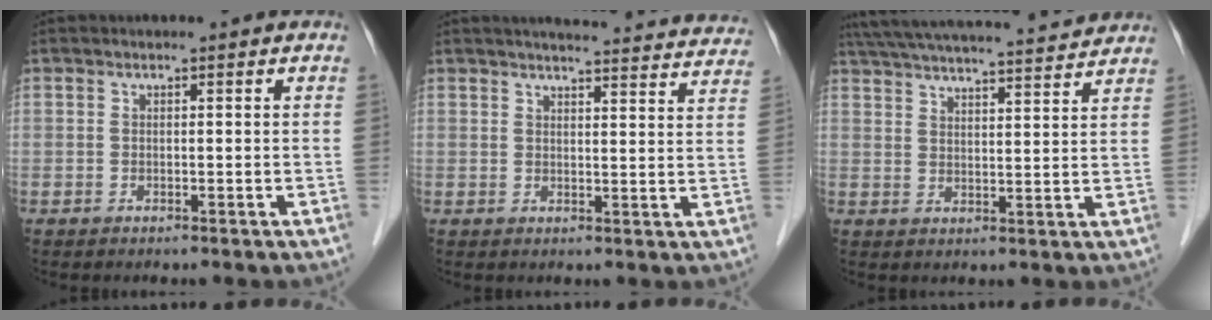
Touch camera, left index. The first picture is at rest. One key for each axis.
{"total": 21.6, "fx": 20.4, "fy": 2.6, "fz": 6.4, "tx": -0.071, "ty": -0.031, "tz": 0.230}
{"total": 21.2, "fx": 19.7, "fy": 1.8, "fz": 7.8, "tx": -0.138, "ty": 0.024, "tz": 0.275}